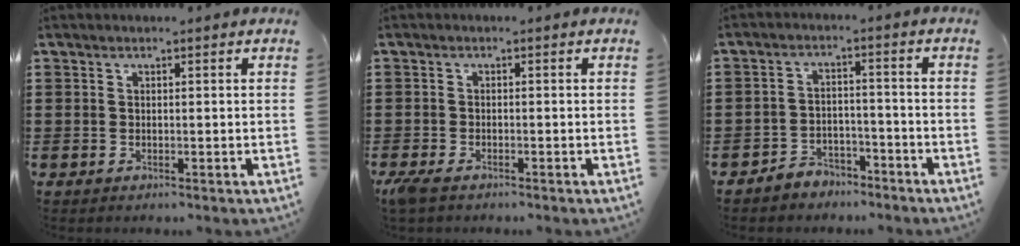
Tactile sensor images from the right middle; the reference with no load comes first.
{"total": 1.8, "force": [-1.5, 0.4, 1.0], "torque": [-0.034, -0.004, -0.034]}
{"total": 3.6, "force": [-3.4, 1.0, 0.0], "torque": [-0.008, 0.004, -0.073]}